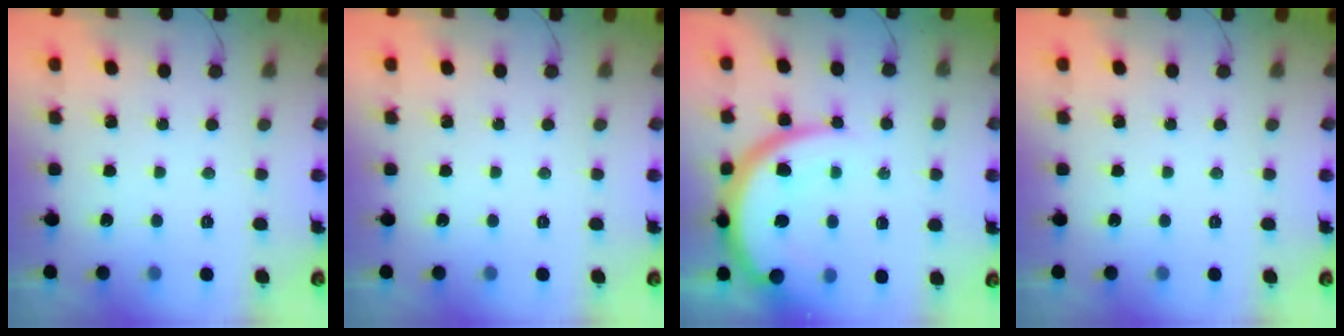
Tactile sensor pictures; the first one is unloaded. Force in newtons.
{"total": 0.0}
{"total": 14.6, "press": 14.5, "slide": 1.6}
{"total": 0.0}